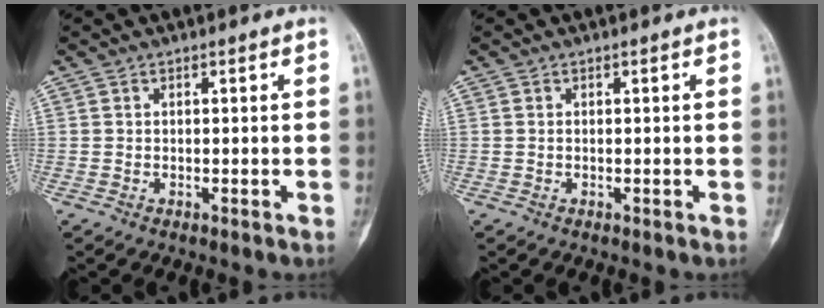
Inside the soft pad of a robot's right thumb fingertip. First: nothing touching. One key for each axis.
{"total": 0.0}